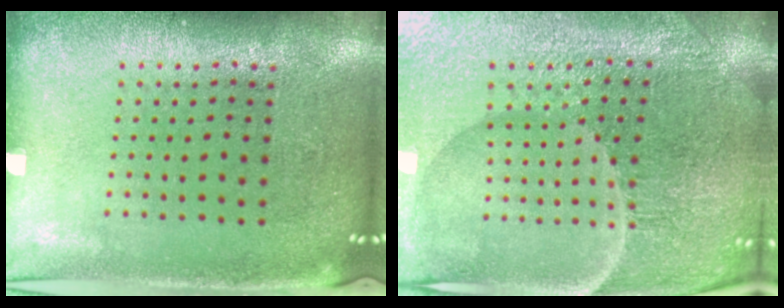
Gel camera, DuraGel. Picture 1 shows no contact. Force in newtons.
{"total": 5.2, "press": 5.0, "slide": 1.5}